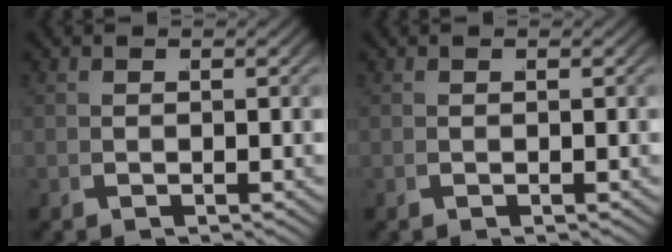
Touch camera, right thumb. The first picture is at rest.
{"total": 0.0}